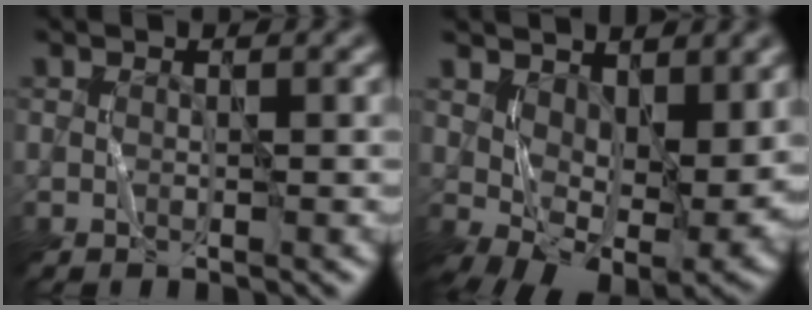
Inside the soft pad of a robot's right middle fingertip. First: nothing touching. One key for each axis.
{"total": 9.1, "fx": 1.3, "fy": 5.1, "fz": 7.4, "tx": -0.123, "ty": -0.022, "tz": 0.042}